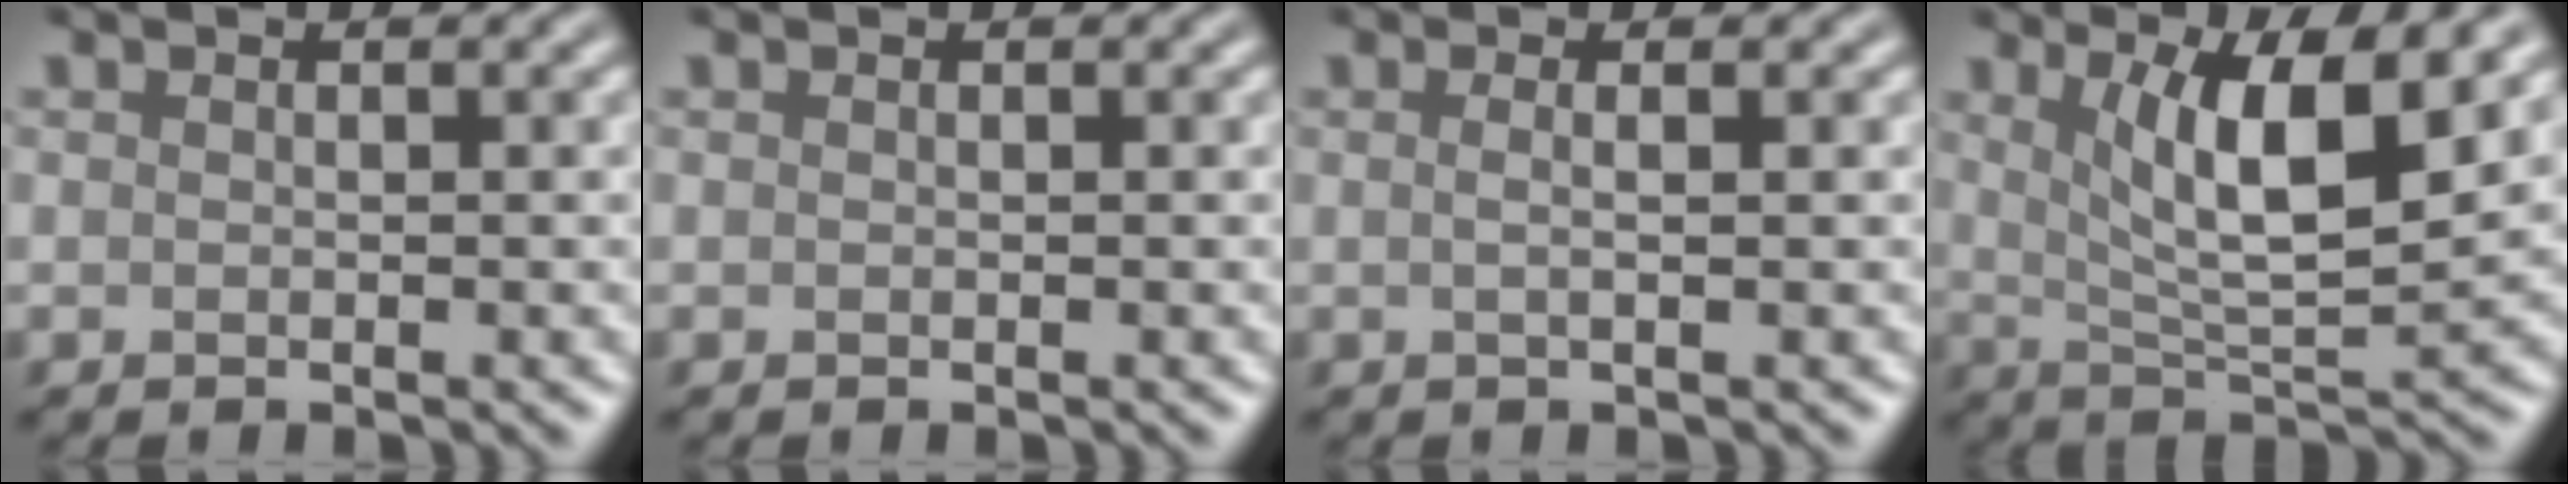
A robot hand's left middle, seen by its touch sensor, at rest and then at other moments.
{"total": 0.0}
{"total": 1.9, "force": [0.4, 0.8, 1.7], "torque": [-0.017, -0.003, -0.014]}
{"total": 7.3, "force": [2.8, 1.9, 6.5], "torque": [-0.114, -0.011, 0.053]}